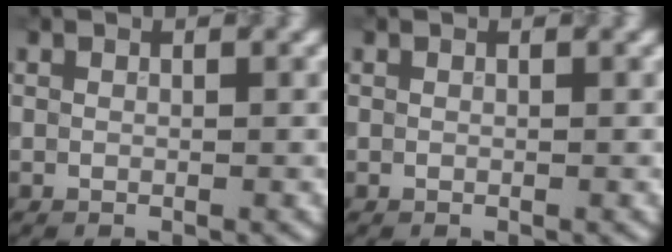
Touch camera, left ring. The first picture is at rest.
{"total": 0.0}